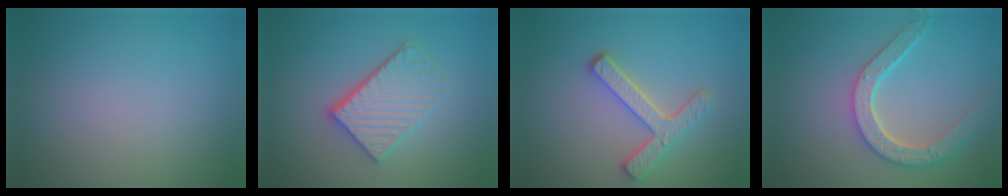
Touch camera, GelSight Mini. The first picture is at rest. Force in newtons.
{"total": 4.4, "press": 3.5, "slide": 2.7}
{"total": 4.2, "press": 3.3, "slide": 2.6}
{"total": 5.0, "press": 4.1, "slide": 3.0}